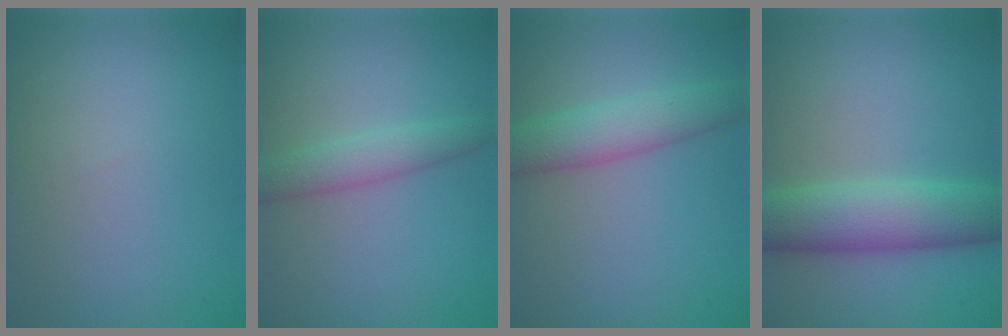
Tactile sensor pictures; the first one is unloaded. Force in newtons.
{"total": 2.6, "press": 2.6, "slide": 0.0}
{"total": 4.1, "press": 4.0, "slide": 0.4}
{"total": 6.7, "press": 6.7, "slide": 0.4}